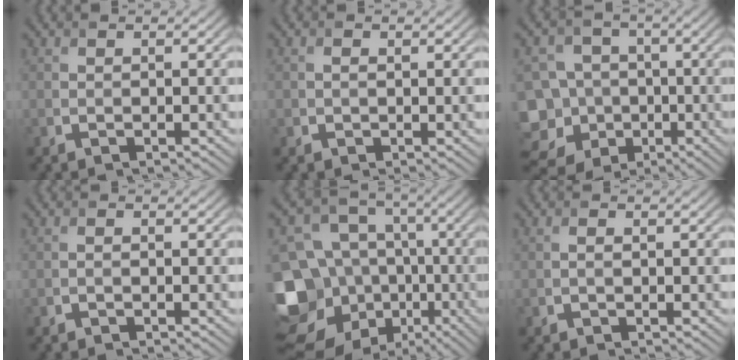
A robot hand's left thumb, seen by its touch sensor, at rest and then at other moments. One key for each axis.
{"total": 1.2, "fx": 0.1, "fy": 0.9, "fz": 0.7, "tx": -0.018, "ty": -0.002, "tz": 0.000}
{"total": 15.4, "fx": -7.1, "fy": 12.9, "fz": 4.5, "tx": -0.149, "ty": -0.025, "tz": -0.120}
{"total": 0.9, "fx": -0.5, "fy": 0.4, "fz": 0.5, "tx": -0.009, "ty": -0.001, "tz": -0.010}
{"total": 19.4, "fx": -6.6, "fy": 16.2, "fz": 8.3, "tx": -0.226, "ty": -0.005, "tz": -0.118}
{"total": 1.2, "fx": -0.3, "fy": 0.6, "fz": 0.9, "tx": -0.018, "ty": 0.000, "tz": -0.005}